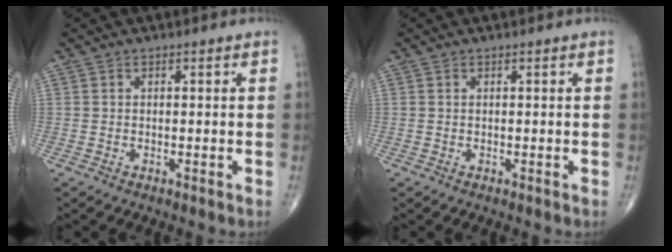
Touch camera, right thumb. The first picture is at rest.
{"total": 0.0}